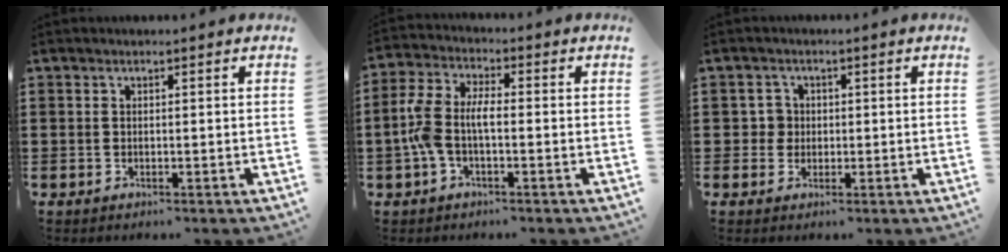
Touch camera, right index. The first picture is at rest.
{"total": 6.2, "force": [-1.1, 3.0, 5.3], "torque": [-0.131, -0.001, -0.029]}
{"total": 2.6, "force": [-0.1, 2.5, 0.7], "torque": [-0.024, 0.009, -0.004]}